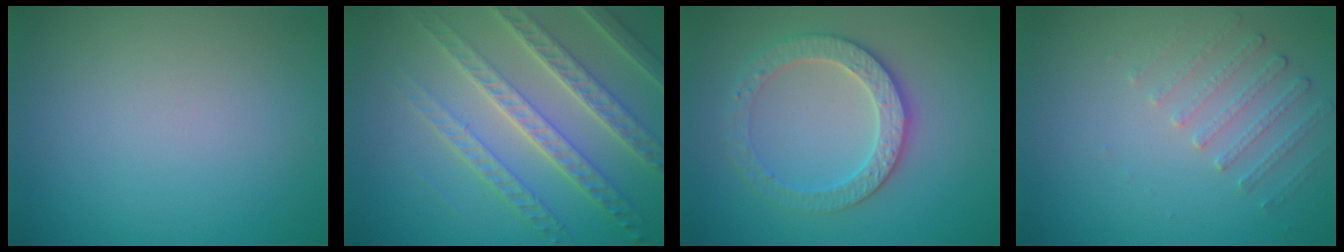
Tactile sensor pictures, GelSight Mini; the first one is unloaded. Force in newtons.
{"total": 7.2, "press": 5.5, "slide": 4.7}
{"total": 3.6, "press": 3.5, "slide": 0.9}
{"total": 1.7, "press": 1.2, "slide": 1.2}